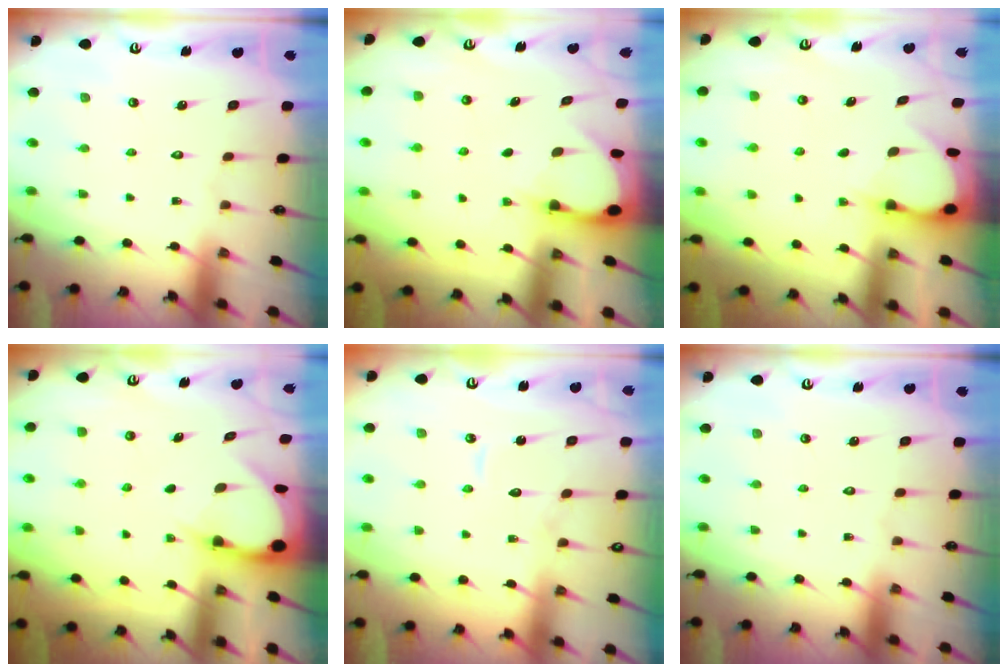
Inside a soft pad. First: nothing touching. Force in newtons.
{"total": 2.9, "press": 2.9, "slide": 0.3}
{"total": 3.3, "press": 3.3, "slide": 0.4}
{"total": 3.8, "press": 3.8, "slide": 0.2}
{"total": 6.5, "press": 6.5, "slide": 0.5}
{"total": 0.0}